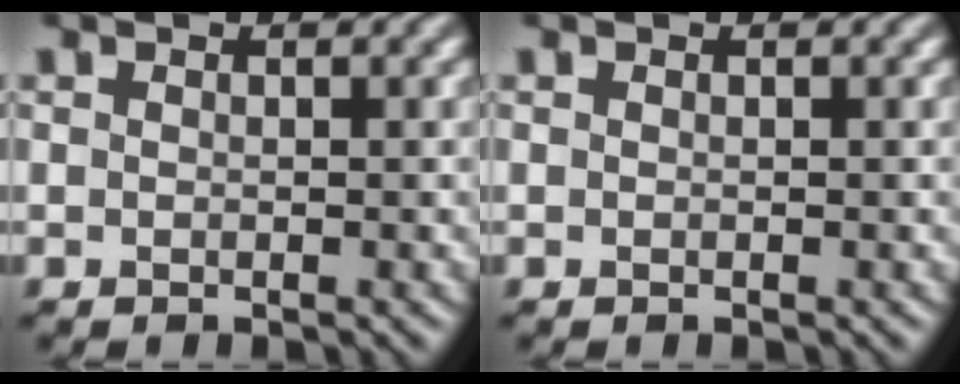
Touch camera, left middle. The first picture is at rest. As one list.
[{"total": 0.0}]